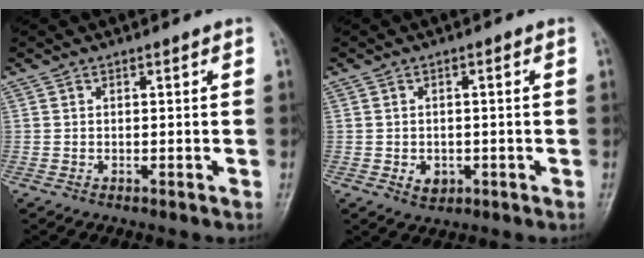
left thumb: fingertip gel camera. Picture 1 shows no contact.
{"total": 3.1, "force": [-0.9, 2.5, 1.7], "torque": [-0.015, 0.001, -0.008]}